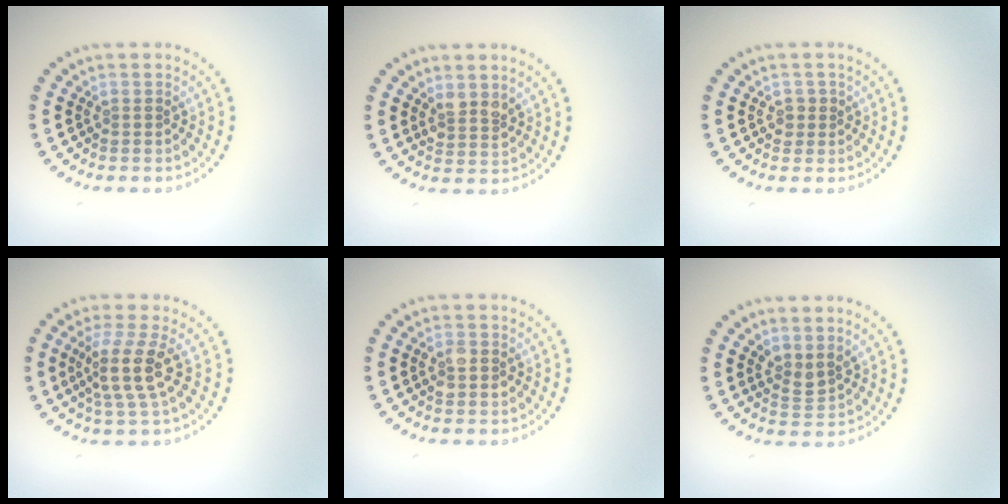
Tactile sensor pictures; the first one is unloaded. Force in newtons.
{"total": 1.8, "press": 1.5, "slide": 1.0}
{"total": 1.0, "press": 1.0, "slide": 0.4}
{"total": 3.7, "press": 3.0, "slide": 2.2}
{"total": 2.3, "press": 2.3, "slide": 0.1}
{"total": 1.8, "press": 1.4, "slide": 1.1}